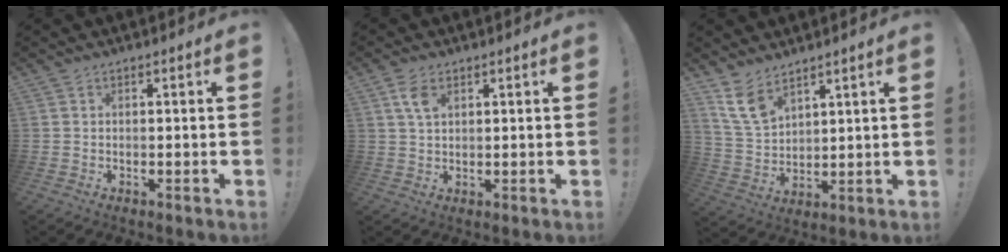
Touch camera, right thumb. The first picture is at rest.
{"total": 5.1, "force": [2.3, 2.7, 3.7], "torque": [-0.068, -0.002, 0.043]}
{"total": 9.7, "force": [7.1, 5.0, 4.4], "torque": [-0.093, -0.037, 0.142]}